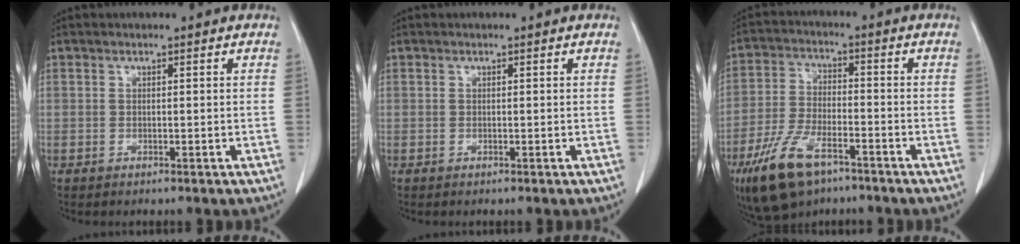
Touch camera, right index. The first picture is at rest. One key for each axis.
{"total": 0.0}
{"total": 11.5, "fx": -7.1, "fy": 4.6, "fz": 7.7, "tx": -0.167, "ty": -0.012, "tz": -0.127}